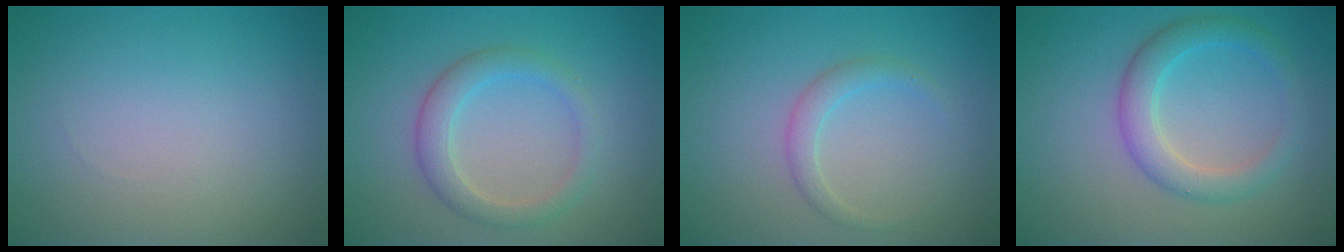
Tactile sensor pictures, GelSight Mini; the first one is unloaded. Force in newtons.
{"total": 2.9, "press": 2.9, "slide": 0.2}
{"total": 1.7, "press": 1.7, "slide": 0.1}
{"total": 3.4, "press": 3.4, "slide": 0.1}